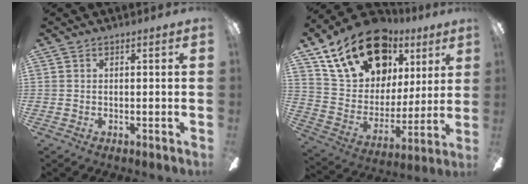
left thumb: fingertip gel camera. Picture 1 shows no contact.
{"total": 22.2, "force": [13.9, 13.2, 11.2], "torque": [-0.195, -0.064, 0.258]}